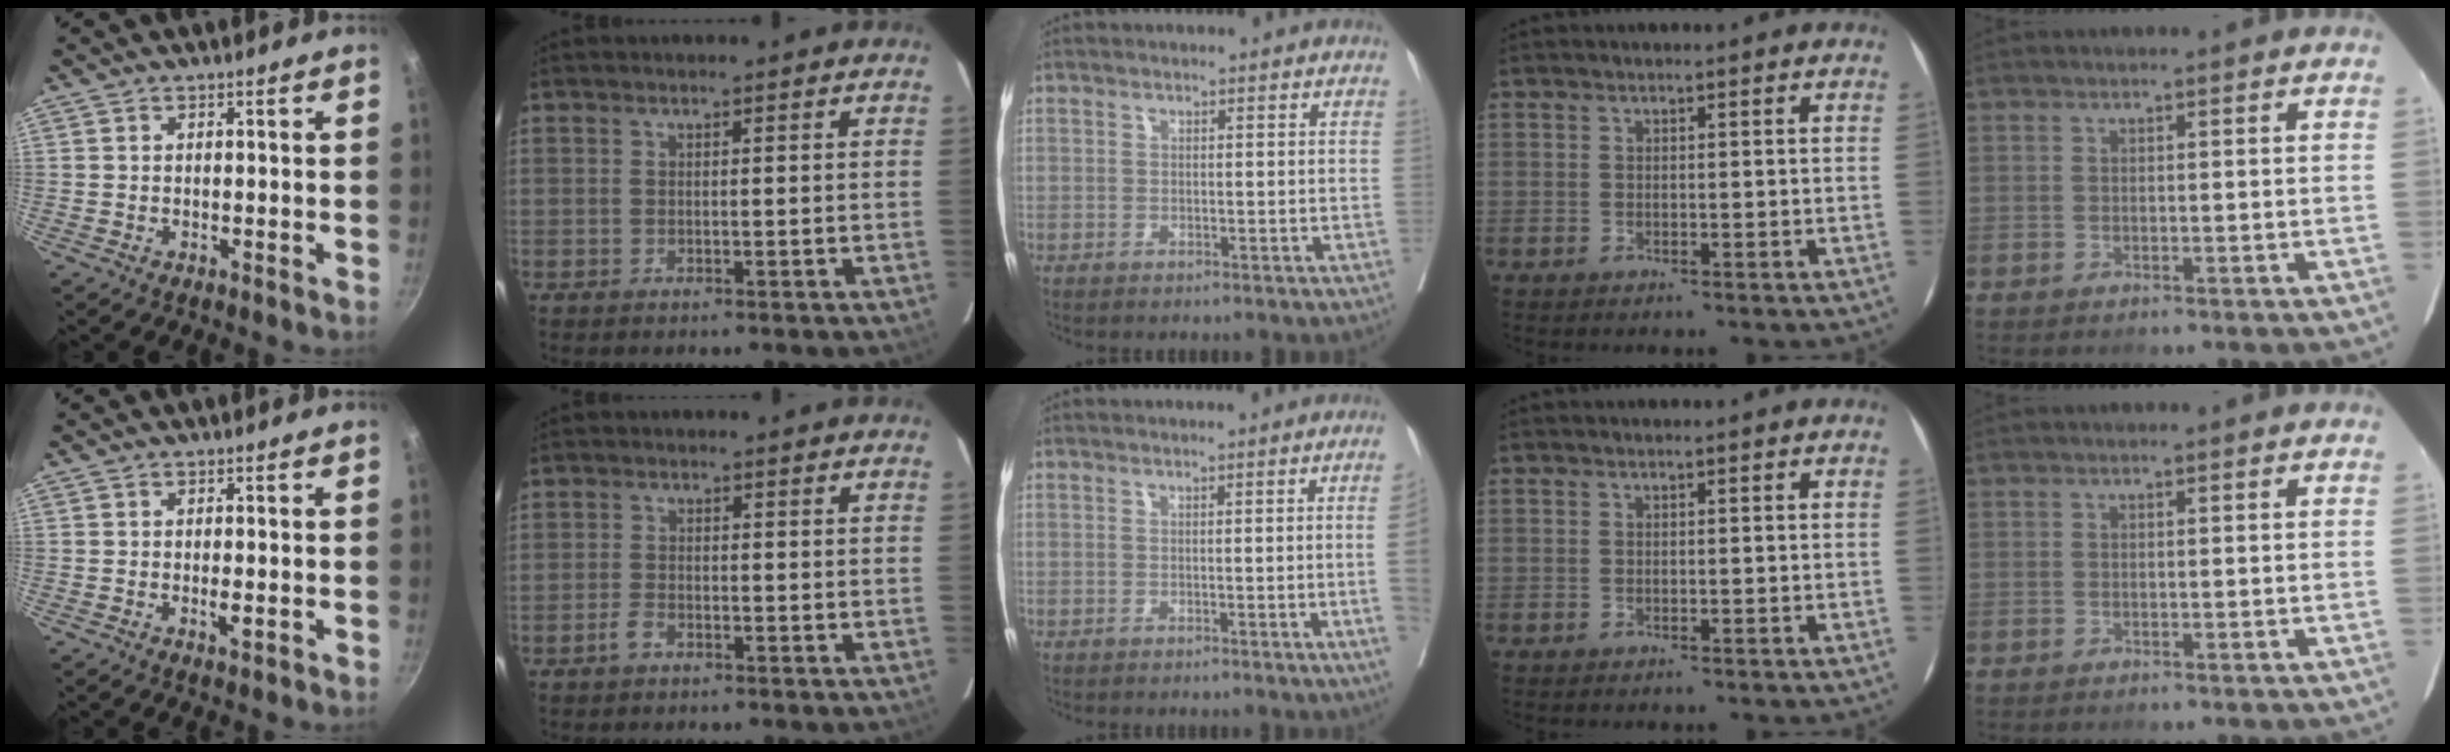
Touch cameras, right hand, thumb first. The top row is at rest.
{"thumb": {"total": 1.8, "force": [-0.5, 0.8, 1.6], "torque": [-0.025, -0.001, -0.008]}, "index": {"total": 1.8, "force": [-1.2, 0.8, 1.1], "torque": [-0.028, 0.000, -0.021]}, "middle": {"total": 3.7, "force": [-0.5, -1.4, 3.4], "torque": [-0.038, -0.008, -0.005]}}